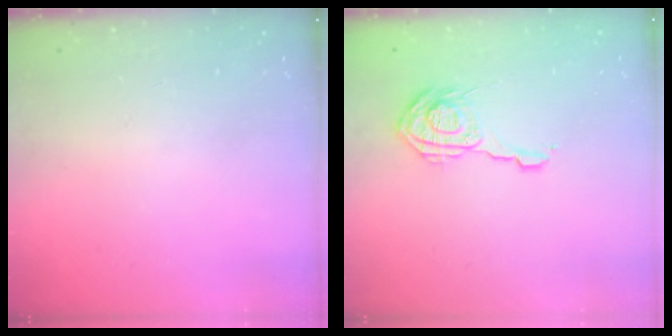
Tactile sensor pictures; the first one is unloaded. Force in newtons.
{"total": 9.9, "press": 9.9, "slide": 0.5}